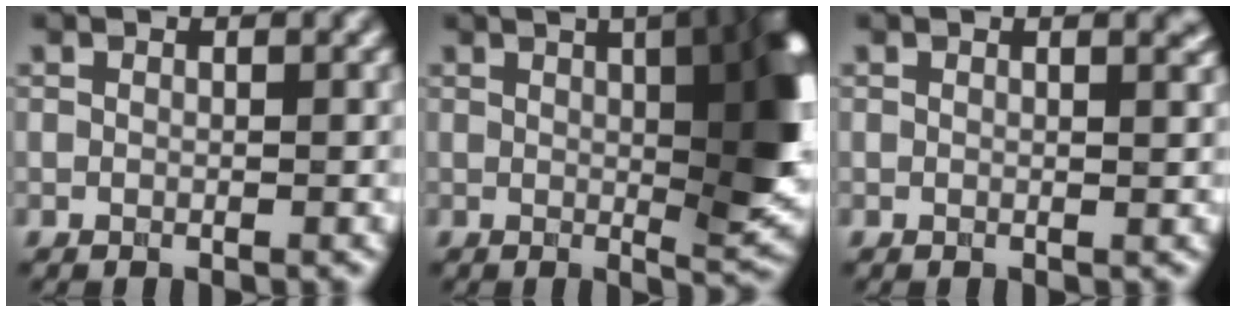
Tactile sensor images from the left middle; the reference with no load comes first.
{"total": 13.0, "force": [2.2, 4.8, 11.9], "torque": [-0.096, 0.011, 0.022]}
{"total": 1.5, "force": [0.8, 0.5, 1.2], "torque": [-0.006, 0.002, 0.008]}